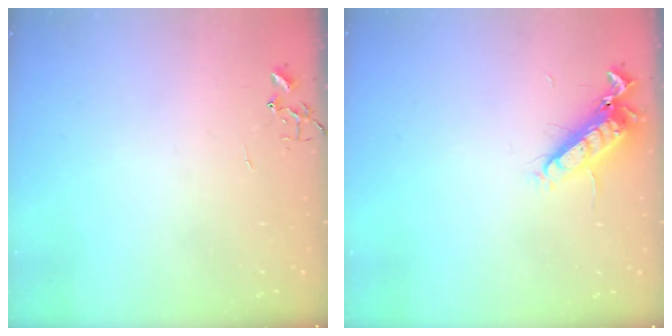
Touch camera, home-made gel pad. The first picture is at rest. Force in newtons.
{"total": 13.5, "press": 13.3, "slide": 1.9}